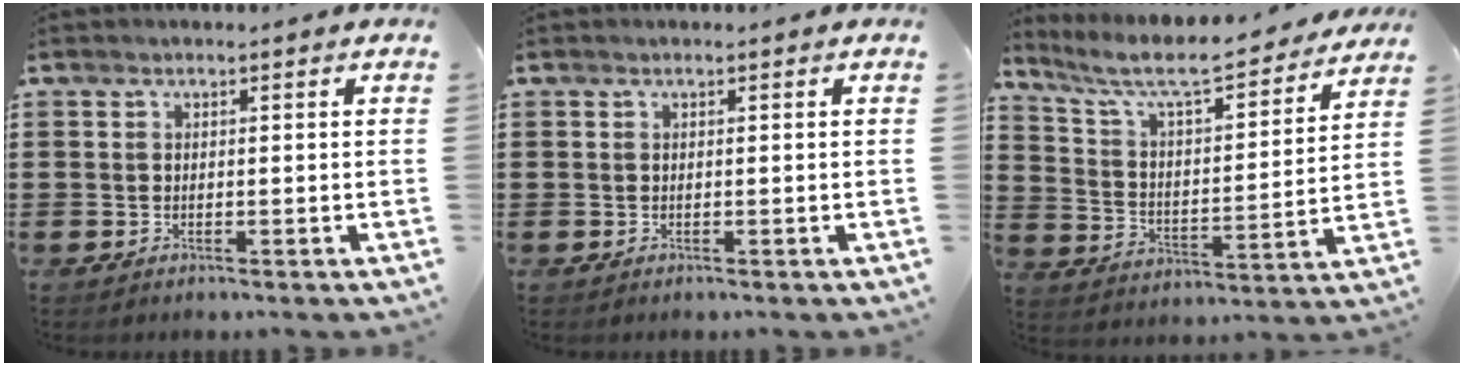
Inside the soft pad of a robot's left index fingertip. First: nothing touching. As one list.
[{"total": 0.0}, {"total": 8.0, "force": [6.8, 0.9, 4.1], "torque": [-0.109, -0.043, 0.110]}]